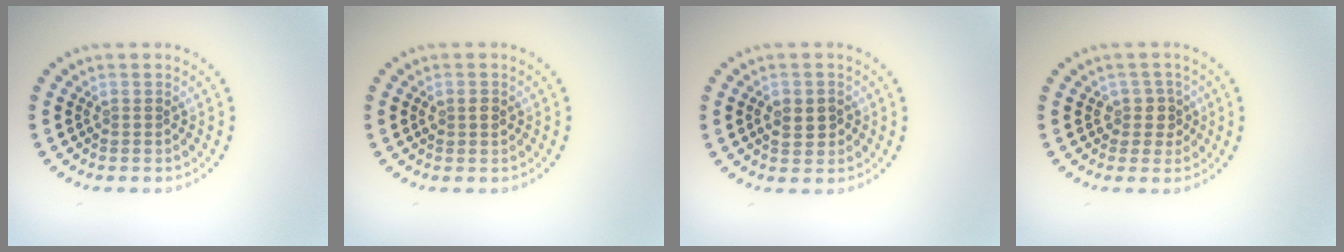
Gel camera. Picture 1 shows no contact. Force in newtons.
{"total": 1.5, "press": 1.5, "slide": 0.1}
{"total": 2.3, "press": 2.3, "slide": 0.3}
{"total": 2.0, "press": 1.6, "slide": 1.2}